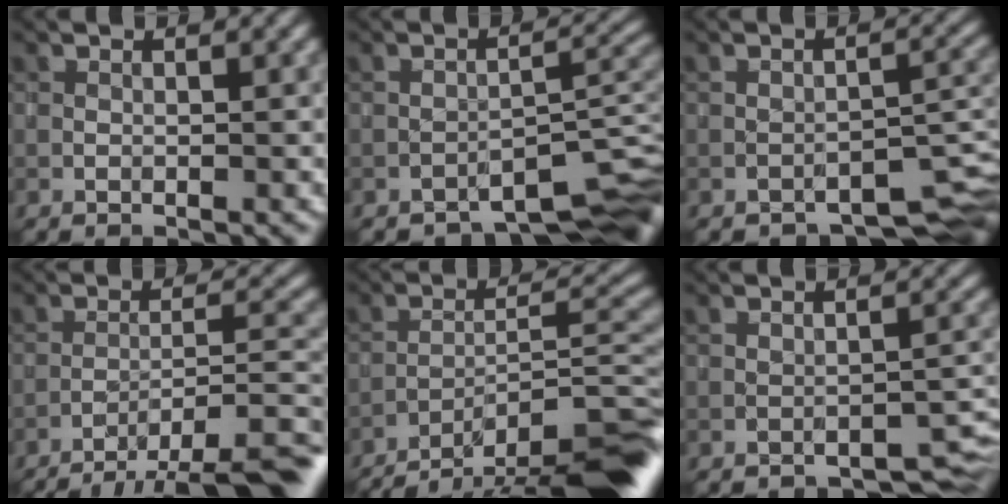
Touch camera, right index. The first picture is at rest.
{"total": 6.5, "force": [-5.1, 1.8, 3.6], "torque": [-0.026, -0.002, -0.073]}
{"total": 4.8, "force": [-3.9, 1.6, 2.3], "torque": [-0.014, -0.013, -0.046]}
{"total": 9.7, "force": [-7.6, 1.7, 5.8], "torque": [-0.078, 0.000, -0.104]}
{"total": 13.1, "force": [-10.7, 2.9, 6.9], "torque": [-0.097, 0.009, -0.152]}
{"total": 3.3, "force": [-2.9, 0.8, 1.4], "torque": [-0.010, -0.004, -0.034]}